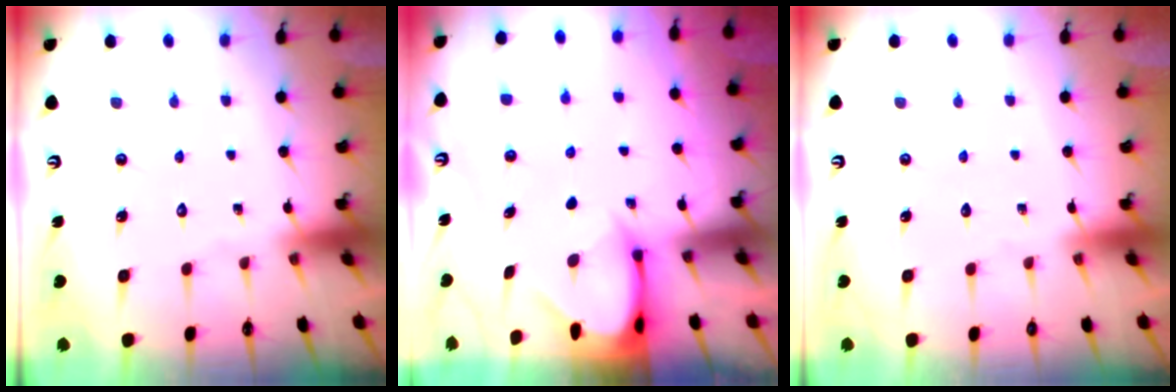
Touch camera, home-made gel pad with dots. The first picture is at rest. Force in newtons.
{"total": 3.4, "press": 3.4, "slide": 0.3}
{"total": 0.0}